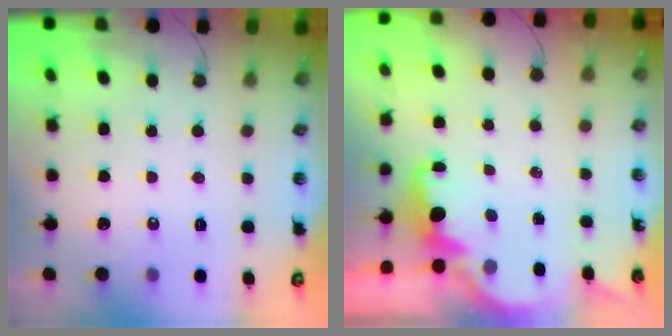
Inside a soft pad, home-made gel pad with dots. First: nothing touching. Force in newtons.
{"total": 2.3, "press": 2.3, "slide": 0.4}